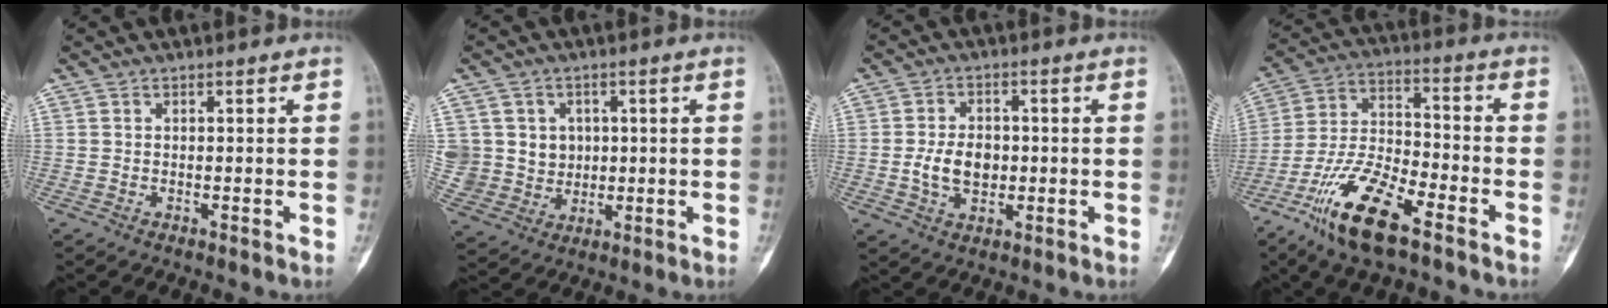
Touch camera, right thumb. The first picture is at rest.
{"total": 9.0, "force": [1.9, 8.6, 1.9], "torque": [-0.002, 0.003, 0.047]}
{"total": 7.2, "force": [-0.7, 5.0, 5.2], "torque": [-0.081, 0.003, -0.011]}
{"total": 15.2, "force": [-9.3, 4.8, 11.1], "torque": [-0.220, 0.047, -0.179]}